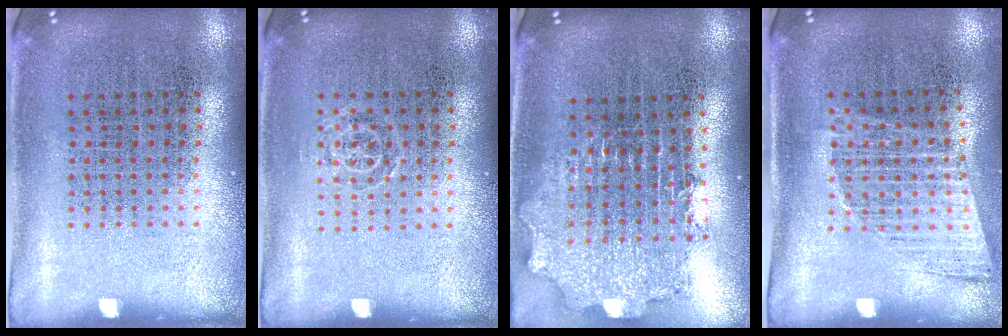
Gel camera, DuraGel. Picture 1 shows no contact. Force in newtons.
{"total": 0.7, "press": 0.5, "slide": 0.4}
{"total": 2.0, "press": 1.6, "slide": 1.3}
{"total": 1.2, "press": 1.0, "slide": 0.6}